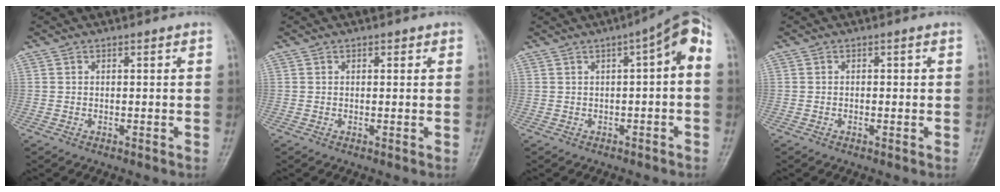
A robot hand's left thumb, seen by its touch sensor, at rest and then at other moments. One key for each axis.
{"total": 1.1, "fx": 0.4, "fy": 0.8, "fz": 0.6, "tx": 0.003, "ty": 0.001, "tz": 0.002}
{"total": 6.3, "fx": 0.2, "fy": 2.0, "fz": 6.0, "tx": -0.075, "ty": 0.036, "tz": -0.006}
{"total": 1.3, "fx": -0.2, "fy": 0.7, "fz": 1.0, "tx": -0.015, "ty": 0.009, "tz": -0.004}